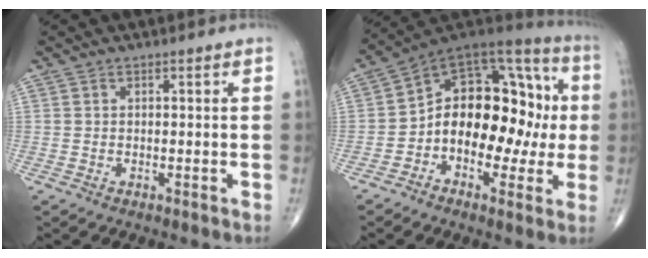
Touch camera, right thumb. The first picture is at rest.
{"total": 20.1, "force": [-1.3, 12.9, 15.3], "torque": [-0.179, 0.061, -0.025]}